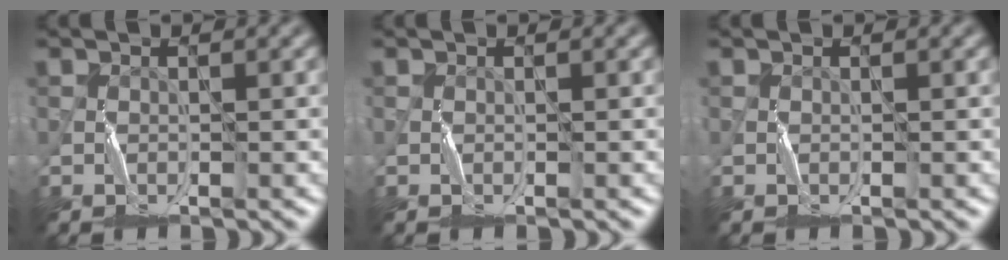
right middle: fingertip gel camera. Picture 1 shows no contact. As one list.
[{"total": 0.0}, {"total": 0.0}]